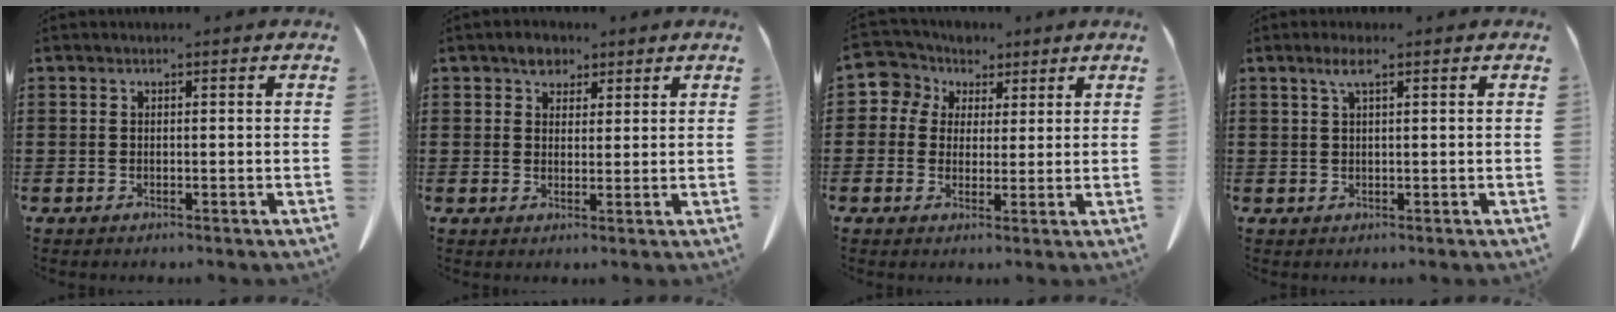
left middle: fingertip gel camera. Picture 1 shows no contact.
{"total": 3.4, "force": [2.6, 2.0, 1.0], "torque": [-0.020, 0.009, 0.047]}
{"total": 5.1, "force": [2.4, 4.5, 0.5], "torque": [-0.043, -0.004, 0.042]}
{"total": 2.3, "force": [1.1, 0.3, 2.0], "torque": [-0.042, 0.004, 0.019]}